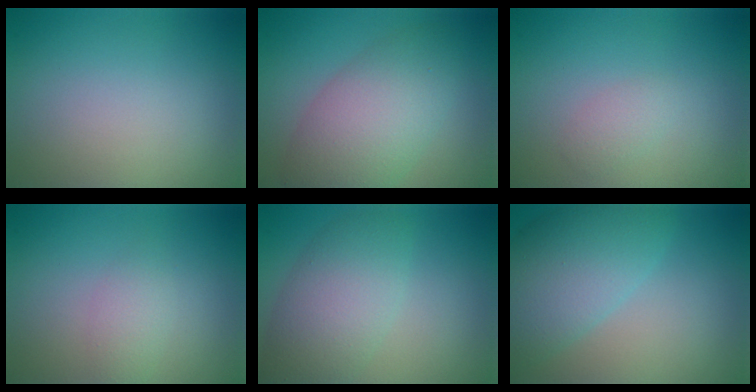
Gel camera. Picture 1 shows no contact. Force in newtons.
{"total": 6.5, "press": 6.5, "slide": 0.3}
{"total": 1.1, "press": 1.1, "slide": 0.1}
{"total": 1.6, "press": 1.6, "slide": 0.1}
{"total": 5.5, "press": 5.5, "slide": 0.2}
{"total": 5.5, "press": 5.5, "slide": 0.4}